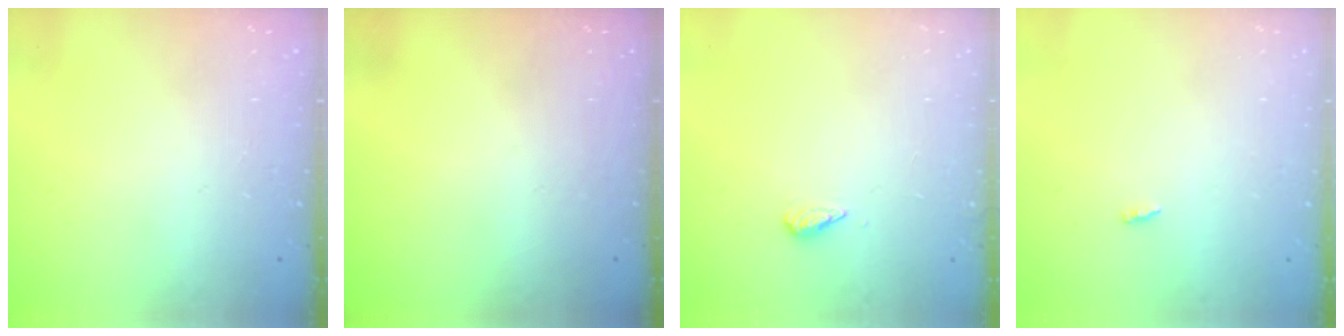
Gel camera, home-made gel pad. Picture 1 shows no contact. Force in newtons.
{"total": 0.0}
{"total": 2.7, "press": 2.6, "slide": 0.4}
{"total": 1.9, "press": 1.9, "slide": 0.2}